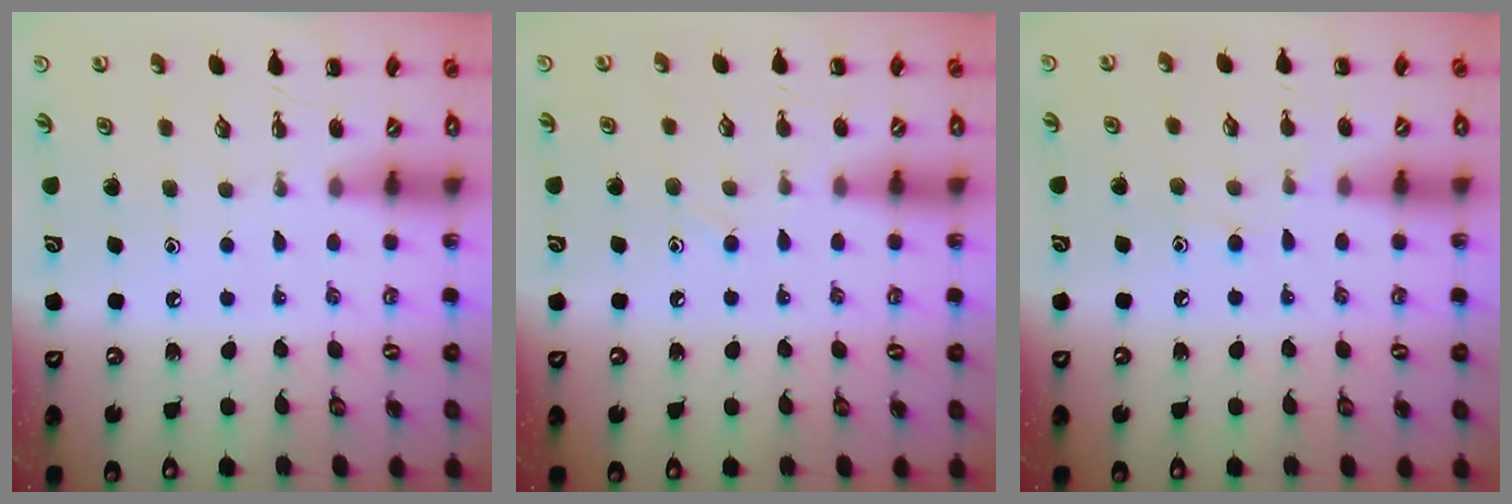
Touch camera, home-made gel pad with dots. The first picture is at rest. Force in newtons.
{"total": 6.6, "press": 6.3, "slide": 2.1}
{"total": 5.4, "press": 4.9, "slide": 2.1}